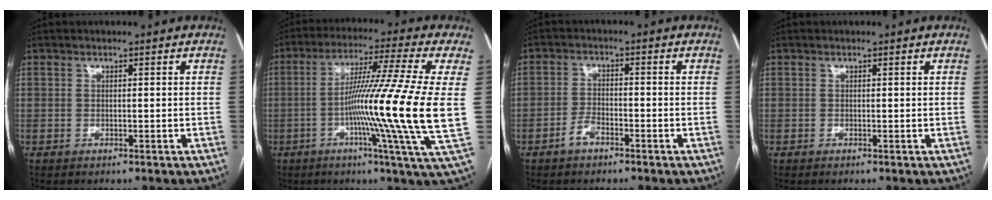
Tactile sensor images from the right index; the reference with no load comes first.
{"total": 18.5, "force": [-1.4, -2.9, 18.2], "torque": [-0.303, -0.020, -0.042]}
{"total": 2.8, "force": [-1.9, 1.2, 1.7], "torque": [-0.032, 0.003, -0.035]}
{"total": 0.0}